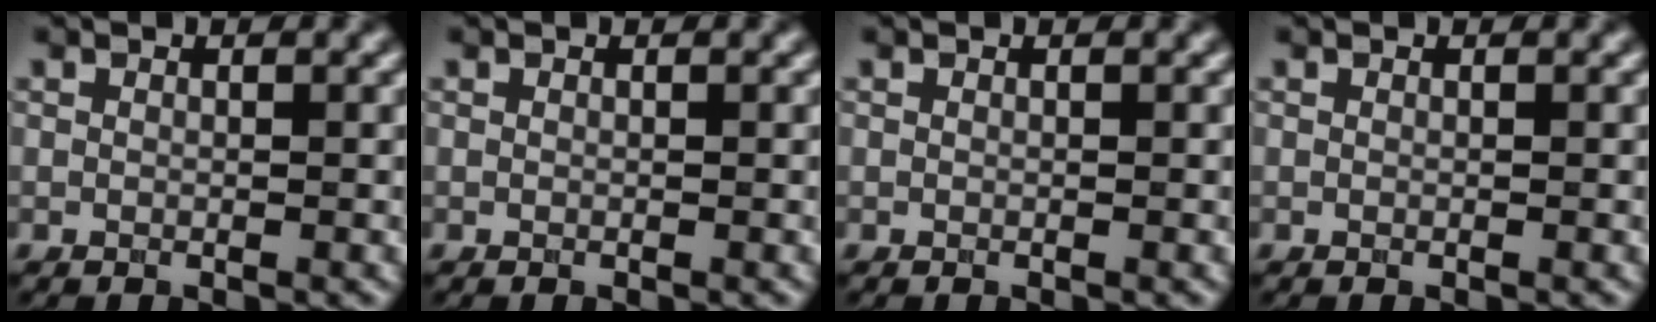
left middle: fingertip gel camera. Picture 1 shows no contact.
{"total": 0.0}
{"total": 0.0}
{"total": 0.0}